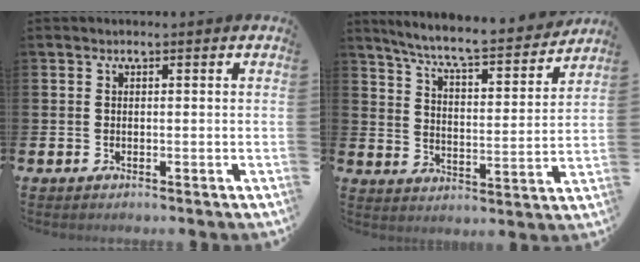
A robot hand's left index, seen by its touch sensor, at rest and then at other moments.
{"total": 7.6, "force": [7.0, 0.5, 2.7], "torque": [-0.077, -0.053, 0.116]}